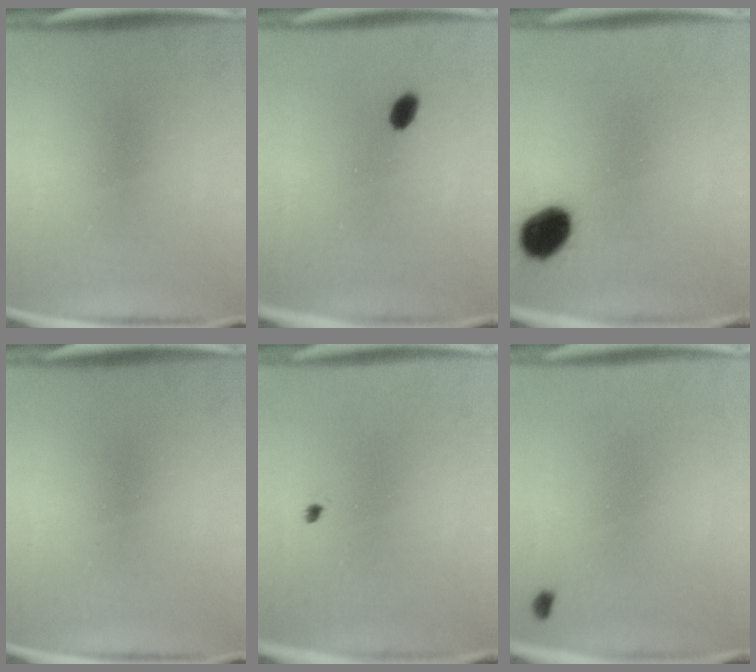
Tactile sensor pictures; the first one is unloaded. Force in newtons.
{"total": 2.4}
{"total": 8.6}
{"total": 0.0}
{"total": 0.6}
{"total": 0.8}